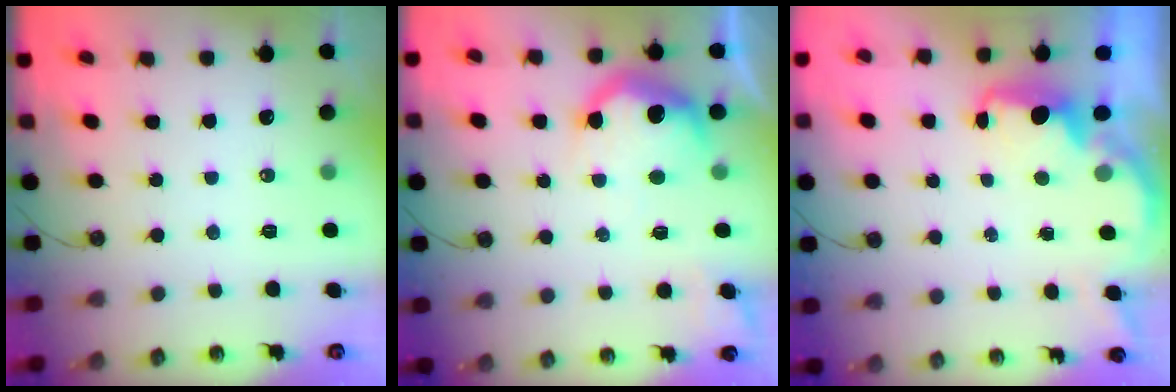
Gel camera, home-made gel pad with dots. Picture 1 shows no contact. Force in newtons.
{"total": 15.7, "press": 15.6, "slide": 1.3}
{"total": 2.3, "press": 2.1, "slide": 0.9}